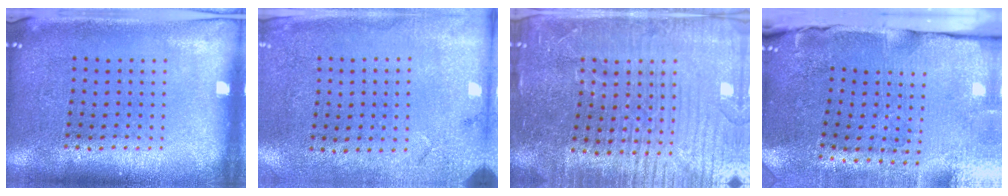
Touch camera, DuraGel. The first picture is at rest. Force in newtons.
{"total": 2.7, "press": 2.2, "slide": 1.6}
{"total": 4.9, "press": 4.4, "slide": 2.0}
{"total": 4.8, "press": 3.9, "slide": 2.9}